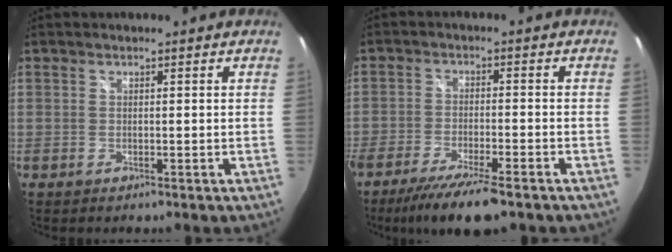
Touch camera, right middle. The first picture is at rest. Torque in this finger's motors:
{"motor_torque": [1.15, -0.98, 0.21, 0.14]}